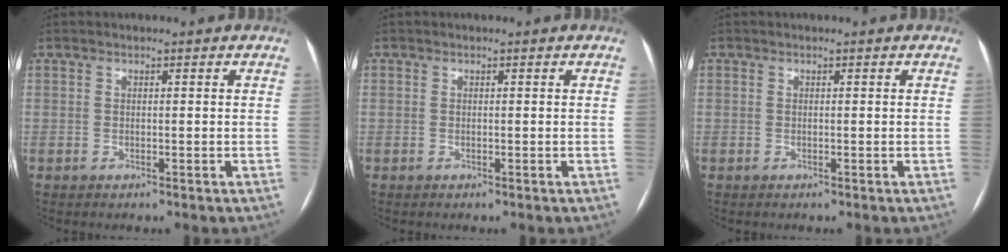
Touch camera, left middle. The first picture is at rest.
{"total": 0.0}
{"total": 0.0}